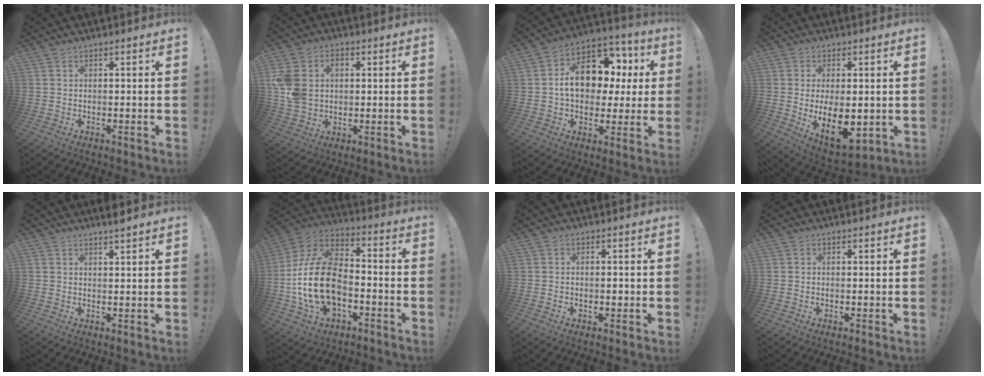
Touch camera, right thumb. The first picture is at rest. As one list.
[{"total": 10.7, "force": [2.3, 8.4, 6.2], "torque": [-0.138, -0.005, 0.044]}, {"total": 16.2, "force": [2.6, 11.5, 11.2], "torque": [-0.158, -0.001, 0.052]}, {"total": 13.4, "force": [-1.5, 7.2, 11.1], "torque": [-0.170, -0.011, -0.016]}, {"total": 2.5, "force": [2.1, -0.1, 1.3], "torque": [-0.018, -0.016, 0.034]}, {"total": 22.4, "force": [-4.7, 14.5, 16.3], "torque": [-0.323, 0.041, -0.069]}, {"total": 1.6, "force": [-0.6, 1.1, 1.0], "torque": [-0.011, 0.002, -0.012]}, {"total": 0.0}]